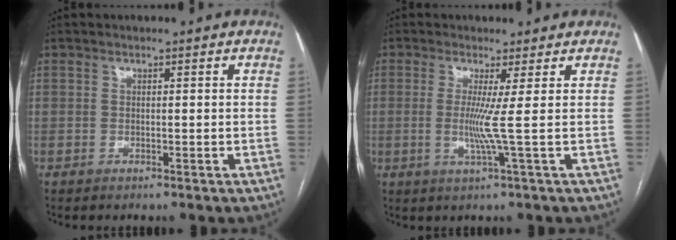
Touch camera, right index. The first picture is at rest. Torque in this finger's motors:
{"motor_torque": [0.02, -0.04, 0.09, 0.05]}